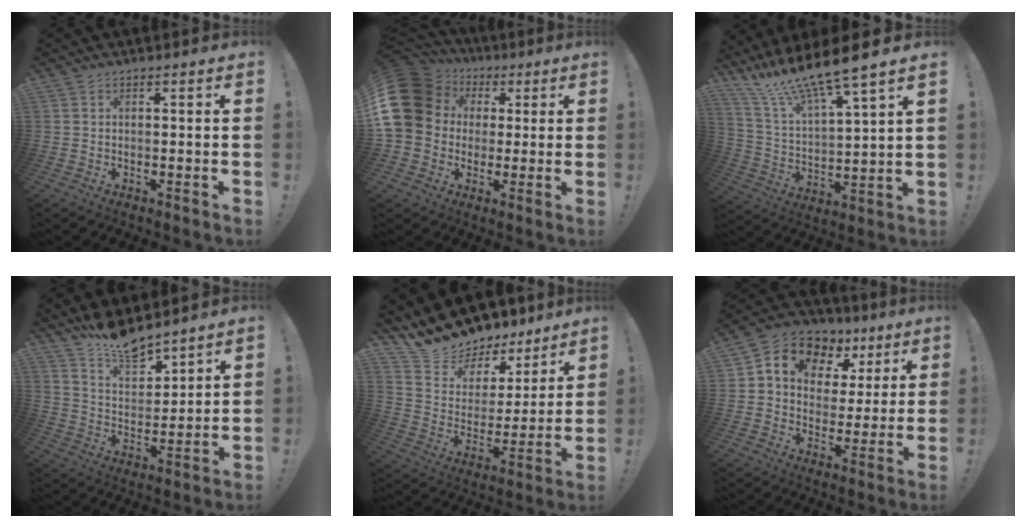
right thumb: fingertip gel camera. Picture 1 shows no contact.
{"total": 17.2, "force": [2.7, 14.2, 9.3], "torque": [-0.173, -0.003, 0.061]}
{"total": 13.0, "force": [11.3, -0.3, 6.4], "torque": [-0.145, -0.093, 0.191]}
{"total": 10.9, "force": [10.2, 2.6, 2.7], "torque": [-0.057, -0.084, 0.191]}
{"total": 13.5, "force": [12.2, 5.1, 2.5], "torque": [-0.075, -0.099, 0.226]}
{"total": 10.2, "force": [5.1, 7.5, 4.7], "torque": [-0.084, -0.030, 0.095]}